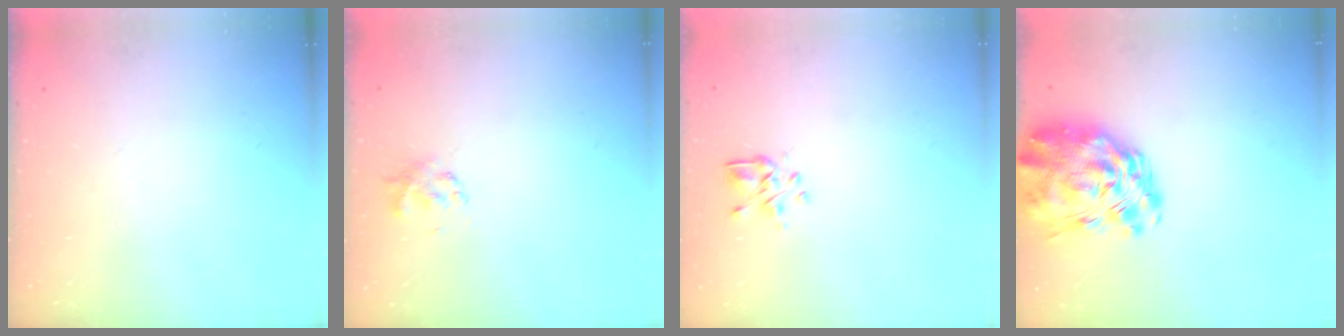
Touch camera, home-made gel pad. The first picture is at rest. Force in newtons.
{"total": 1.7, "press": 1.6, "slide": 0.5}
{"total": 2.9, "press": 2.7, "slide": 1.0}
{"total": 16.6, "press": 15.5, "slide": 5.9}